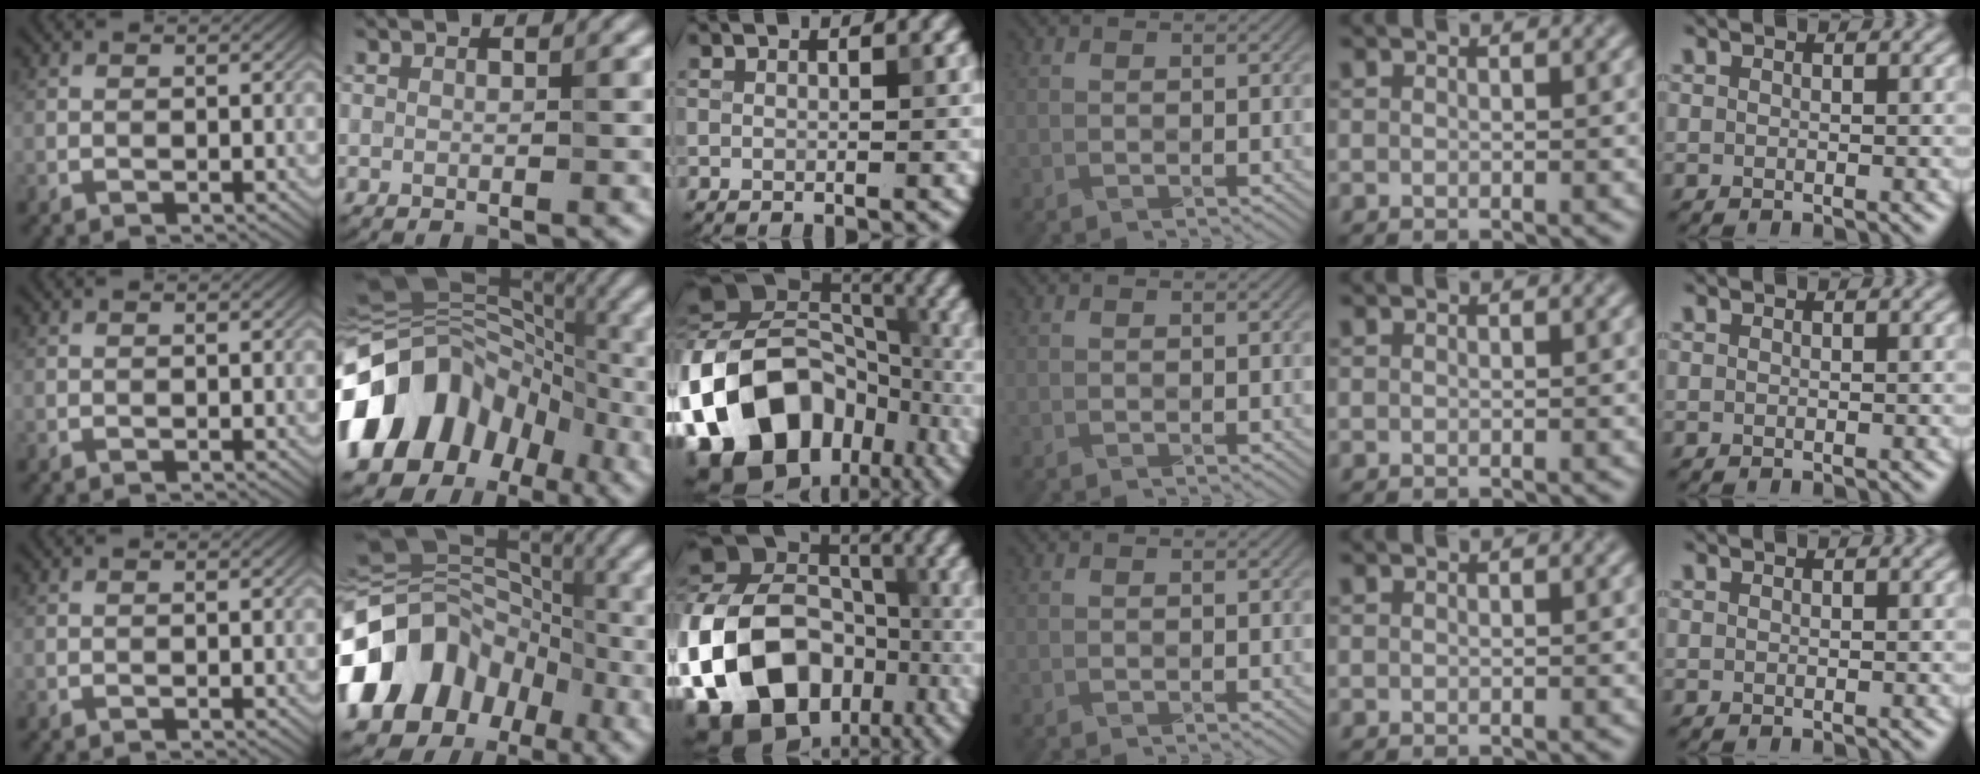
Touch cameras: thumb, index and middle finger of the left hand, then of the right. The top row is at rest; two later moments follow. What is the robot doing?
{"motion": "fold", "object": "canvas paper"}